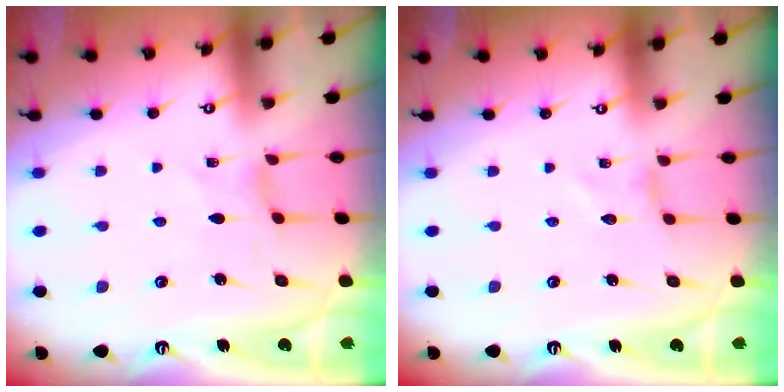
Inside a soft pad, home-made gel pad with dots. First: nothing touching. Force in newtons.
{"total": 0.0}